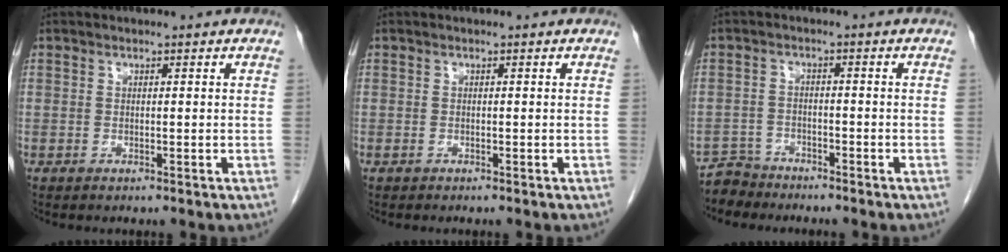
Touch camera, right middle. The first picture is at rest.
{"total": 0.0}
{"total": 3.5, "force": [-3.3, 1.0, -0.9], "torque": [0.017, -0.005, -0.061]}